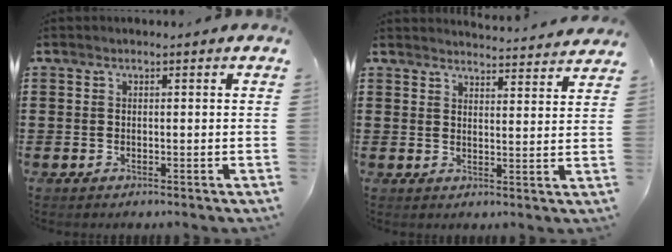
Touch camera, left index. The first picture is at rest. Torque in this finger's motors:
{"motor_torque": [0.78, -1.36, -0.02, -0.01]}